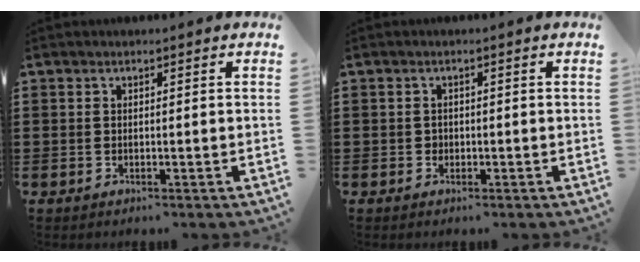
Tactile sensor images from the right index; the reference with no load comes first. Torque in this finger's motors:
{"motor_torque": [0.39, -0.19, 0.00, 0.01]}